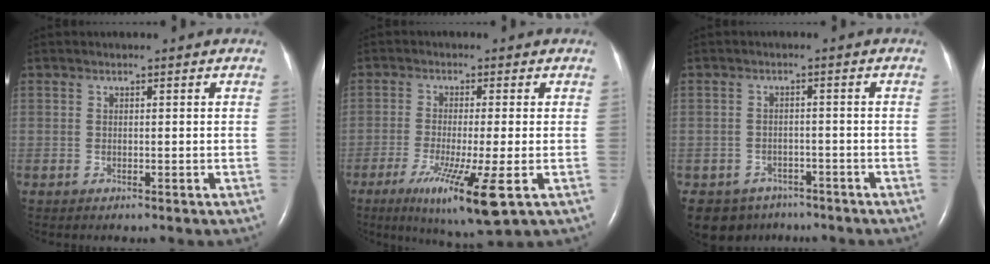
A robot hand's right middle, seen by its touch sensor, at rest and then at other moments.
{"total": 10.1, "force": [-4.3, 0.2, 9.1], "torque": [-0.168, -0.036, -0.069]}
{"total": 6.2, "force": [-4.7, 4.2, 0.2], "torque": [-0.004, 0.006, -0.065]}